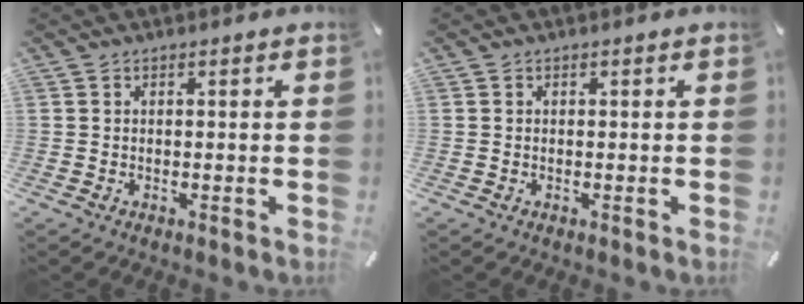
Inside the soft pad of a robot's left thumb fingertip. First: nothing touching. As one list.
[{"total": 0.0}]